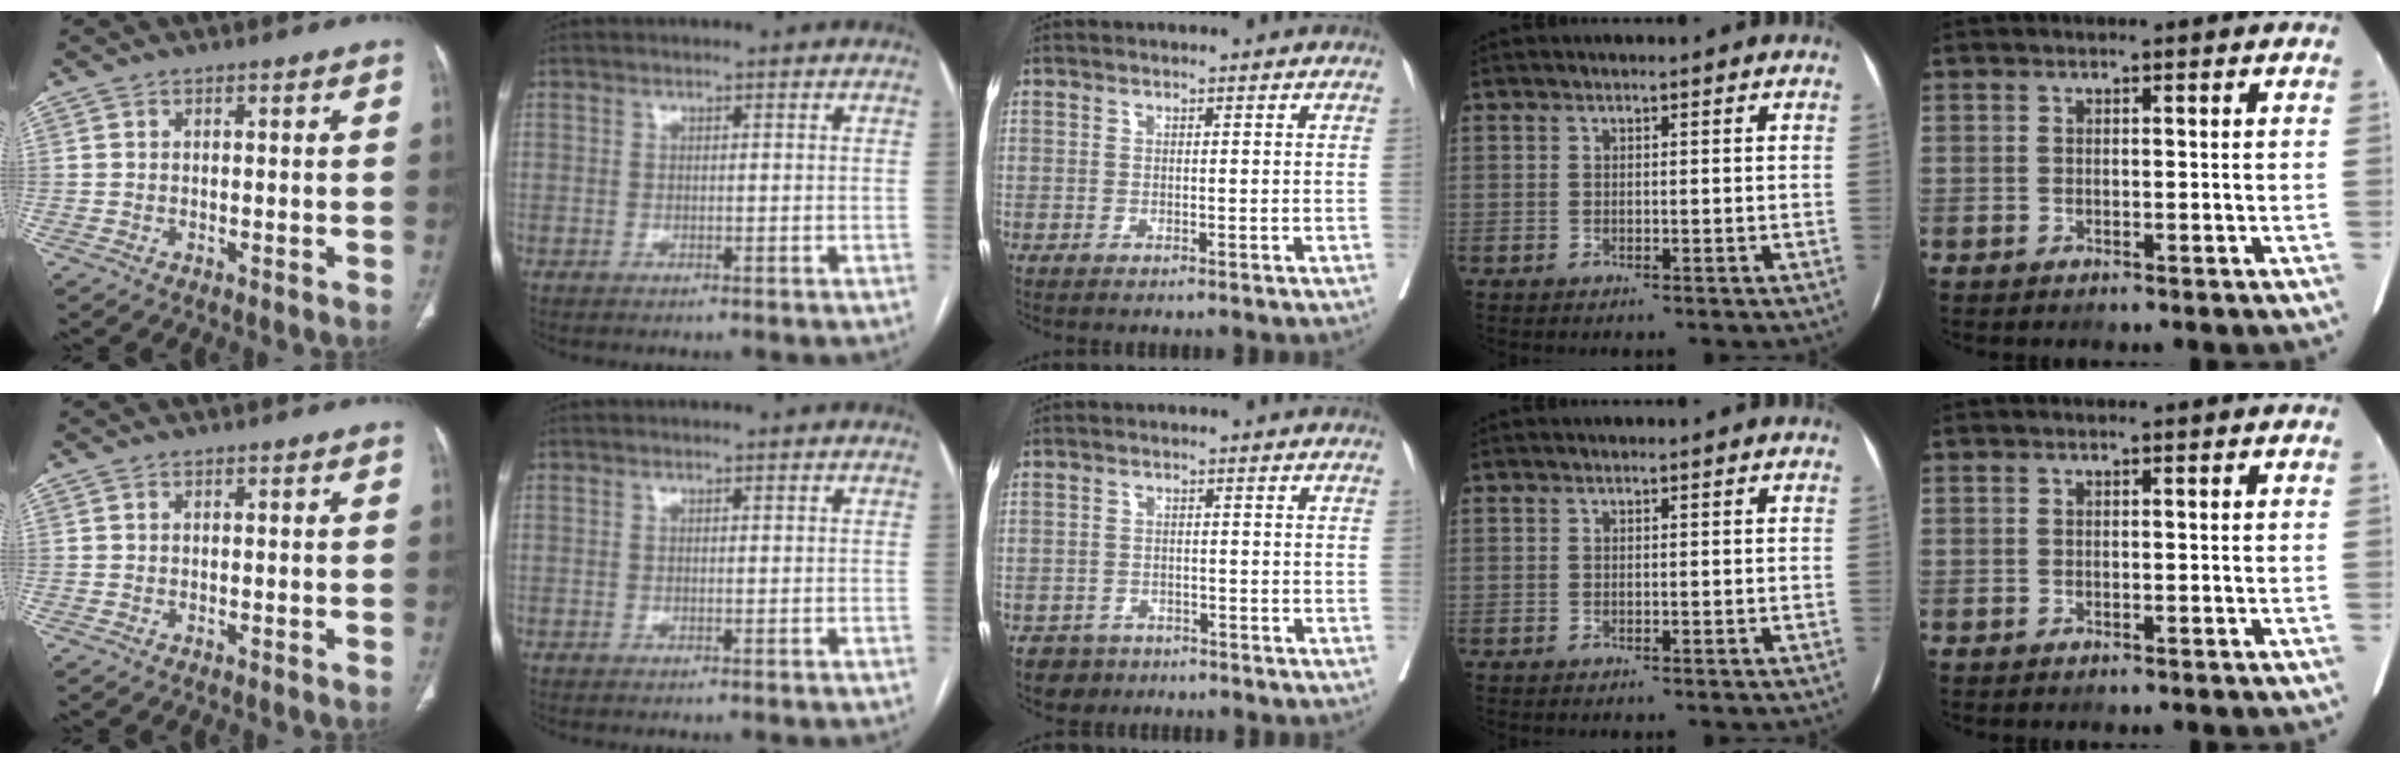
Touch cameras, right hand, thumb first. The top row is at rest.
{"middle": {"total": 3.1, "force": [-2.2, 2.2, -0.2], "torque": [0.004, 0.008, -0.036]}}